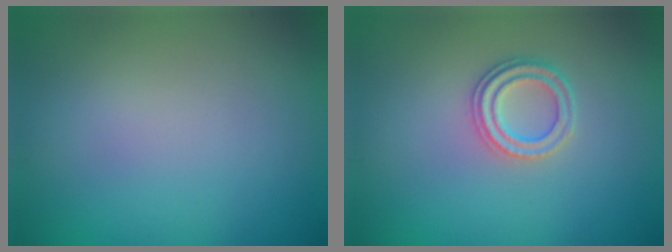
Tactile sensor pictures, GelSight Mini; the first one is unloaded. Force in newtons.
{"total": 2.2, "press": 2.1, "slide": 0.6}